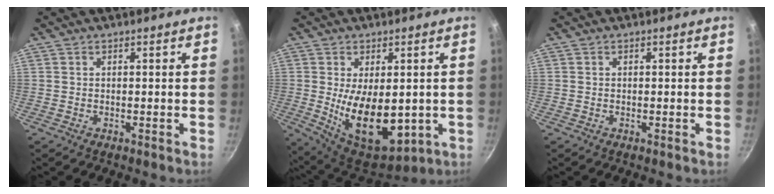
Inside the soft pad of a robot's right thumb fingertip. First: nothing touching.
{"total": 15.6, "force": [-1.1, 8.7, 12.9], "torque": [-0.182, -0.024, 0.009]}
{"total": 0.0}